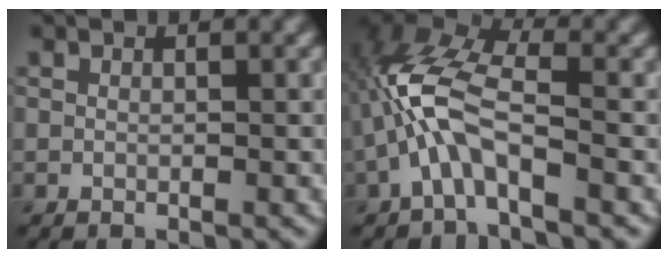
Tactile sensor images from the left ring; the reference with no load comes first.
{"total": 5.8, "force": [-1.6, 2.2, 5.2], "torque": [-0.124, 0.018, -0.035]}